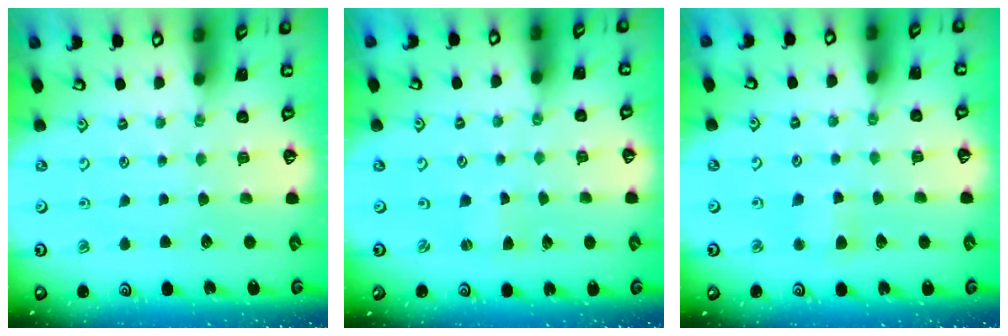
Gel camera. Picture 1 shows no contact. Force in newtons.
{"total": 1.3, "press": 1.2, "slide": 0.2}
{"total": 4.3, "press": 4.2, "slide": 0.7}